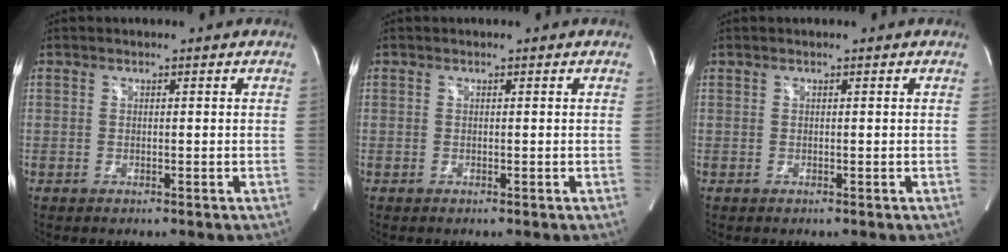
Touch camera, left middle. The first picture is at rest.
{"total": 0.0}
{"total": 0.0}